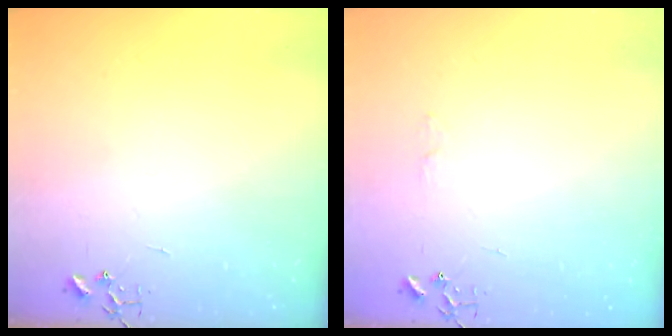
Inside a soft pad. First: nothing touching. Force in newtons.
{"total": 3.3, "press": 3.2, "slide": 0.5}